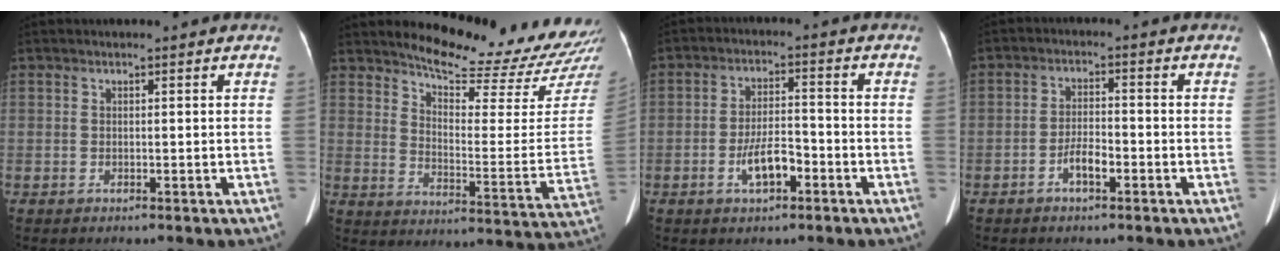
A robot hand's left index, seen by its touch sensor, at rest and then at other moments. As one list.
[{"total": 20.5, "force": [19.3, 1.3, 6.6], "torque": [-0.099, -0.106, 0.240]}, {"total": 5.6, "force": [-2.6, 2.1, 4.6], "torque": [-0.090, 0.008, -0.046]}, {"total": 3.7, "force": [-2.0, 1.1, 2.9], "torque": [-0.052, 0.008, -0.038]}]